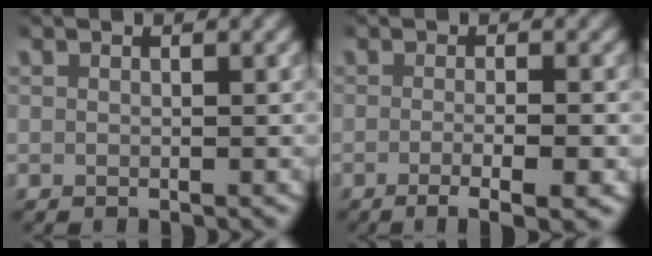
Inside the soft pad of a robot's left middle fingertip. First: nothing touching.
{"total": 4.2, "force": [-2.7, 0.3, 3.2], "torque": [-0.050, -0.010, -0.039]}